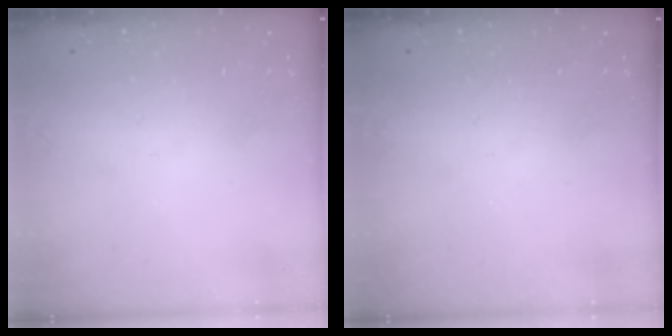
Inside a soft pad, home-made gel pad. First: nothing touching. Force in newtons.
{"total": 0.0}